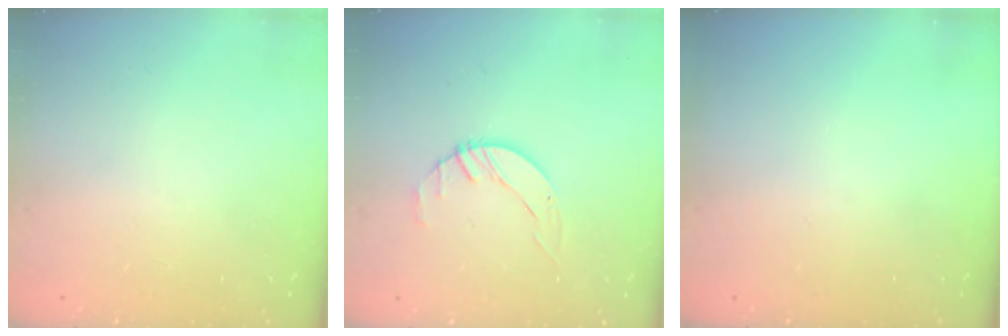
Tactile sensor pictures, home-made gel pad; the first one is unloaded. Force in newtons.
{"total": 2.0, "press": 2.0, "slide": 0.3}
{"total": 0.0}